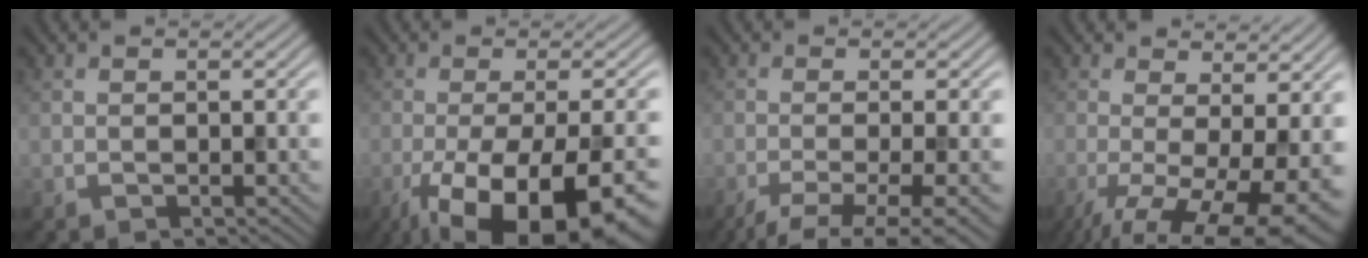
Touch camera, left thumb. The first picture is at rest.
{"total": 17.6, "force": [-9.3, 6.1, 13.6], "torque": [-0.207, -0.040, -0.122]}
{"total": 6.8, "force": [-3.5, 1.6, 5.6], "torque": [-0.082, -0.009, -0.059]}
{"total": 12.9, "force": [-4.5, 4.3, 11.3], "torque": [-0.191, -0.023, -0.057]}